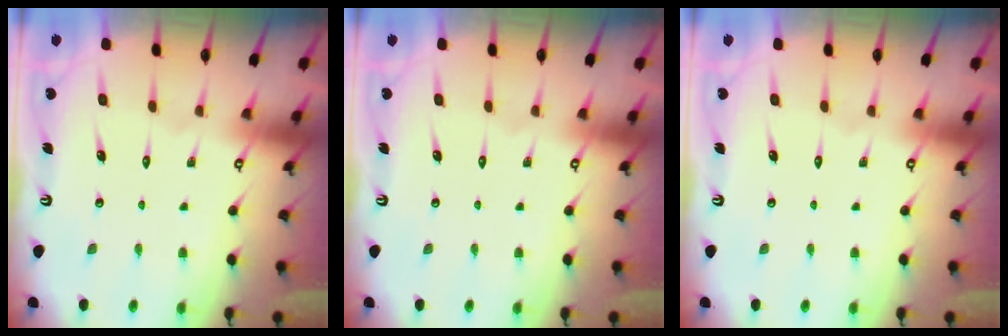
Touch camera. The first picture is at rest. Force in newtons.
{"total": 0.0}
{"total": 0.0}